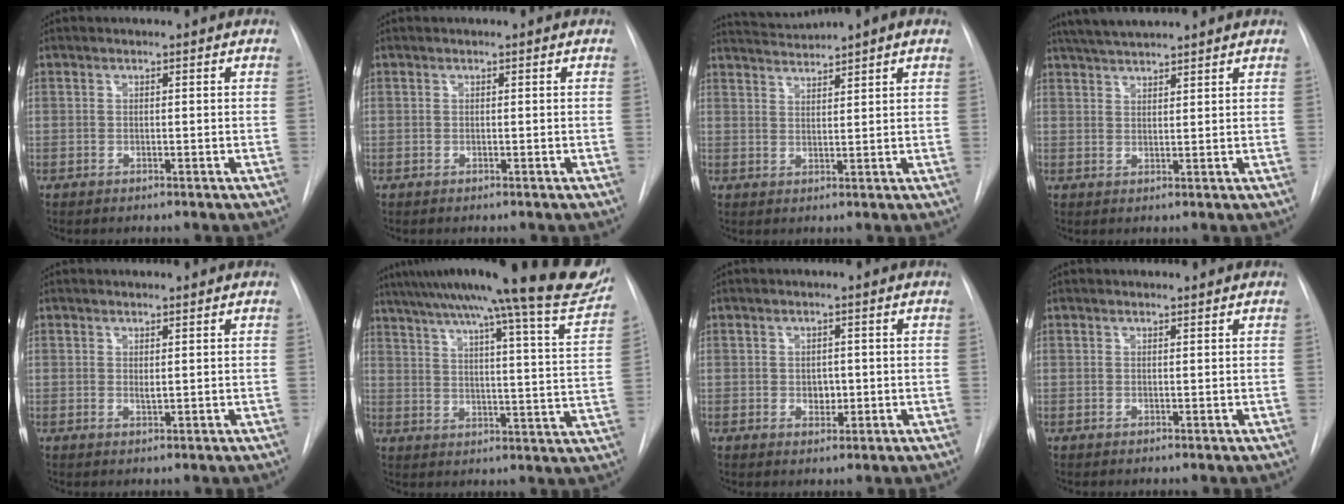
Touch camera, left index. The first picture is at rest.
{"total": 0.0}
{"total": 4.3, "force": [4.0, -0.5, 1.5], "torque": [-0.030, 0.012, 0.073]}
{"total": 6.3, "force": [5.8, 0.3, 2.5], "torque": [-0.048, 0.029, 0.100]}
{"total": 0.7, "force": [0.3, 0.3, 0.6], "torque": [-0.011, -0.008, 0.005]}
{"total": 28.4, "force": [23.8, 0.9, 15.5], "torque": [-0.234, -0.049, 0.298]}
{"total": 2.1, "force": [-0.2, 1.6, 1.4], "torque": [-0.017, -0.002, 0.000]}
{"total": 0.5, "force": [0.5, 0.1, -0.1], "torque": [-0.003, 0.001, 0.008]}